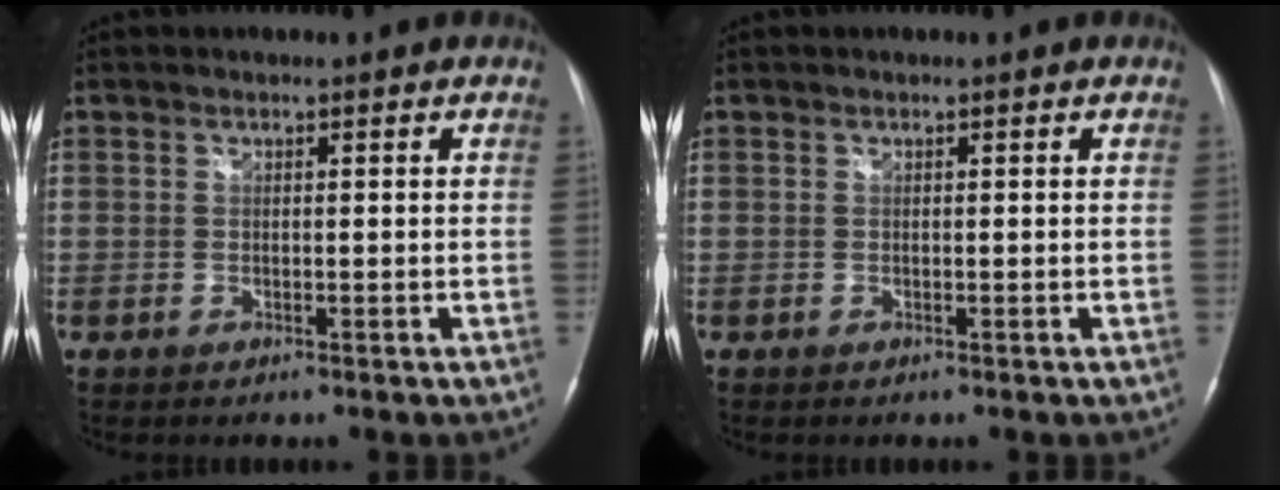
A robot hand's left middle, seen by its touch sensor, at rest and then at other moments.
{"total": 0.0}